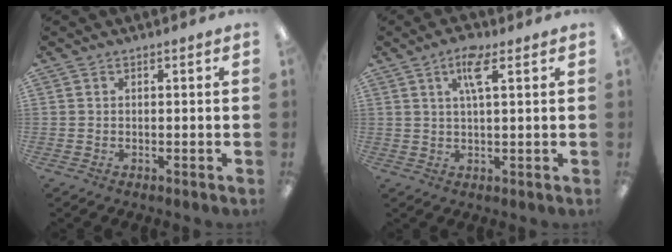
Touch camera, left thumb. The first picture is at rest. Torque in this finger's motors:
{"motor_torque": [-0.25, -0.09, 0.05, -0.02, 0.07]}